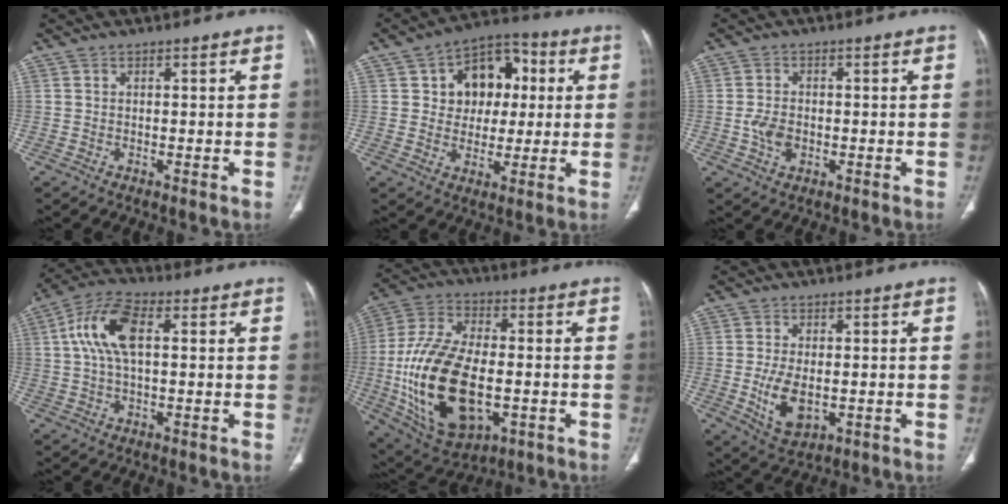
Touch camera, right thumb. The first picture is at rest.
{"total": 13.0, "force": [2.9, 9.8, 8.0], "torque": [-0.066, 0.012, 0.040]}
{"total": 5.1, "force": [-0.8, 3.6, 3.5], "torque": [-0.063, 0.001, -0.010]}
{"total": 10.6, "force": [2.0, 5.2, 9.1], "torque": [-0.190, 0.025, 0.034]}
{"total": 23.8, "force": [-4.1, 13.1, 19.5], "torque": [-0.378, 0.007, -0.051]}
{"total": 7.8, "force": [-1.2, 4.5, 6.2], "torque": [-0.113, -0.010, -0.010]}